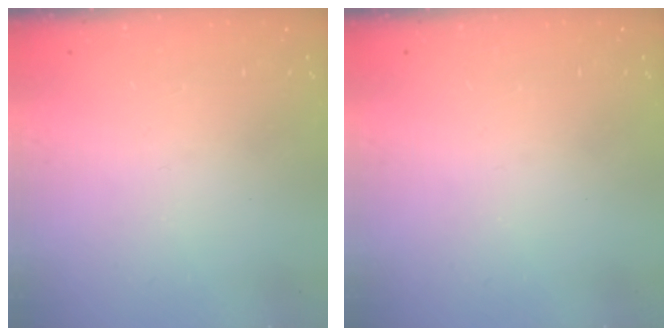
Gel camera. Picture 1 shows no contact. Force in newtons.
{"total": 0.0}